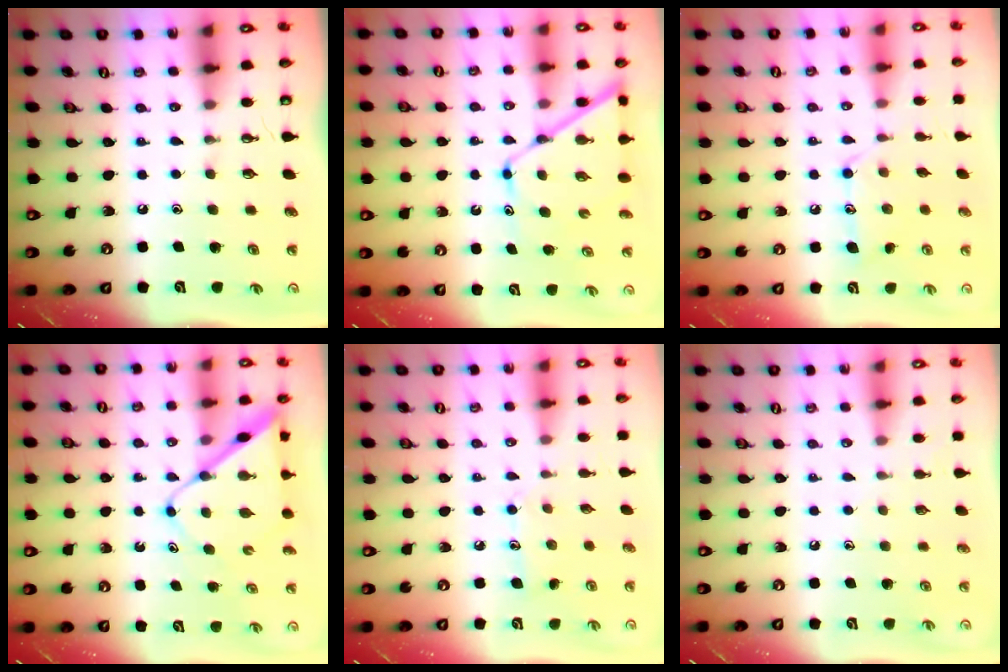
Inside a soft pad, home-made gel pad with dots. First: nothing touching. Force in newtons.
{"total": 11.1, "press": 11.0, "slide": 1.0}
{"total": 11.7, "press": 11.7, "slide": 0.1}
{"total": 9.4, "press": 9.4, "slide": 0.7}
{"total": 7.8, "press": 7.8, "slide": 0.1}
{"total": 3.3, "press": 3.3, "slide": 0.5}